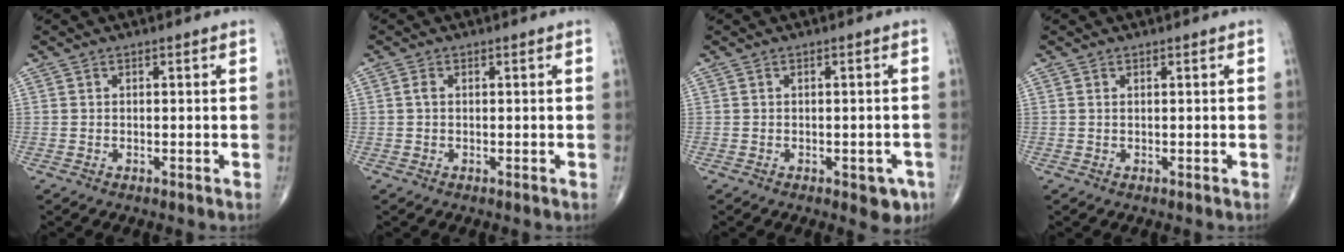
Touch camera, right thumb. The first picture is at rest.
{"total": 1.0, "force": [0.1, 0.7, 0.8], "torque": [-0.015, 0.001, -0.002]}
{"total": 4.4, "force": [-2.0, 2.2, 3.3], "torque": [-0.017, 0.005, -0.020]}
{"total": 0.0}